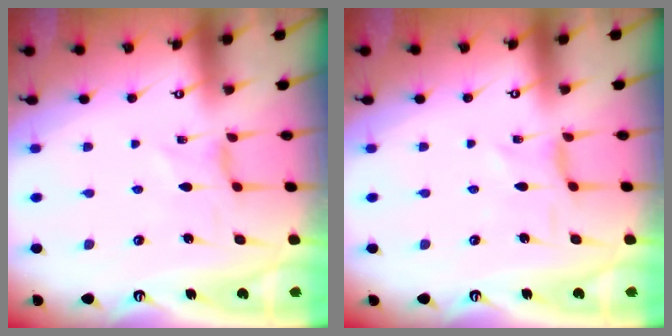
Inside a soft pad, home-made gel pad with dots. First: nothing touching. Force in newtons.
{"total": 0.0}